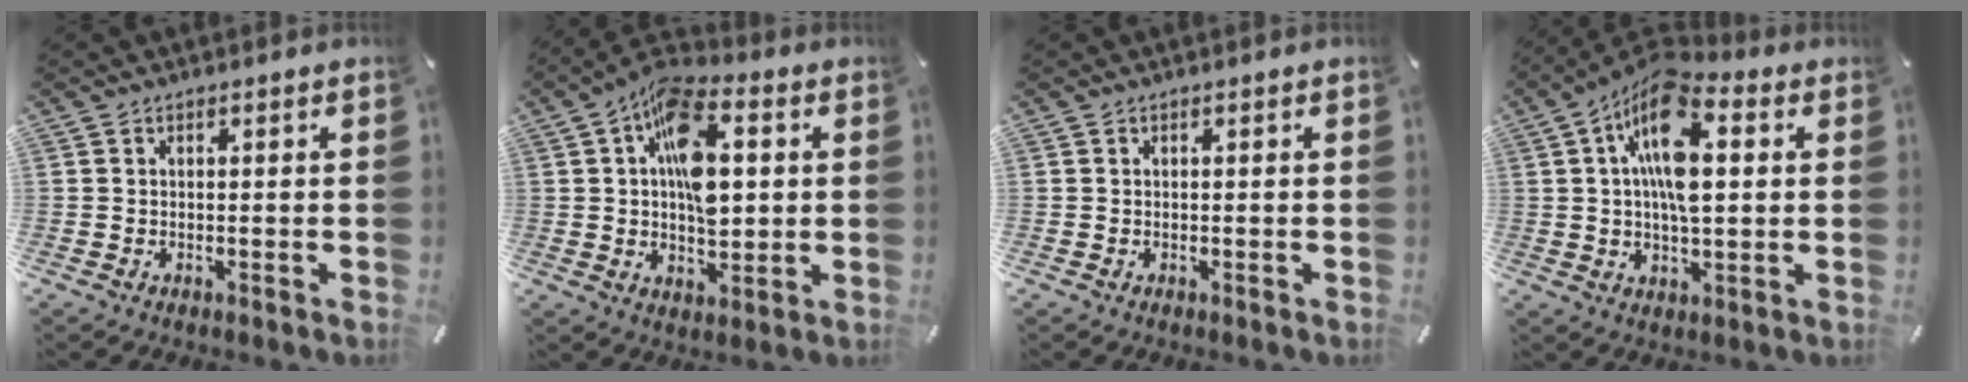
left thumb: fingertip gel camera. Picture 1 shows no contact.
{"total": 15.6, "force": [2.9, 8.9, 12.4], "torque": [-0.209, -0.003, 0.050]}
{"total": 0.0}
{"total": 15.2, "force": [3.6, 7.3, 12.8], "torque": [-0.242, -0.005, 0.059]}